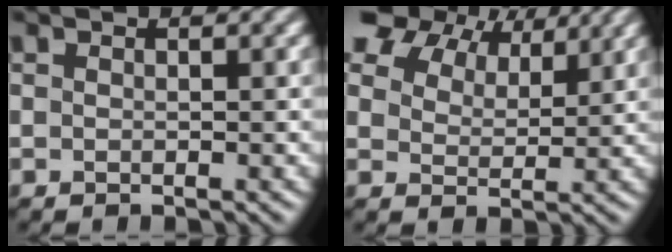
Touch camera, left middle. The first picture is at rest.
{"total": 7.6, "force": [6.0, 3.4, 3.1], "torque": [-0.067, 0.016, 0.099]}